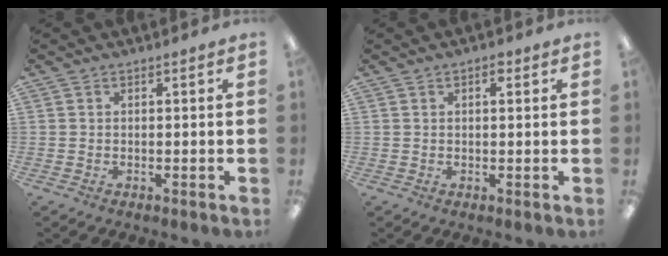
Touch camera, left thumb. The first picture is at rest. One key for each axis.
{"total": 1.8, "fx": 1.0, "fy": 0.8, "fz": 1.4, "tx": -0.013, "ty": -0.003, "tz": 0.012}